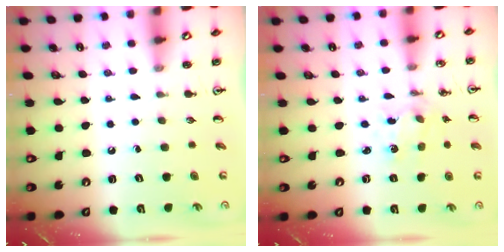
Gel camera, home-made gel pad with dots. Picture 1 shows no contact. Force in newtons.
{"total": 1.5, "press": 1.5, "slide": 0.3}